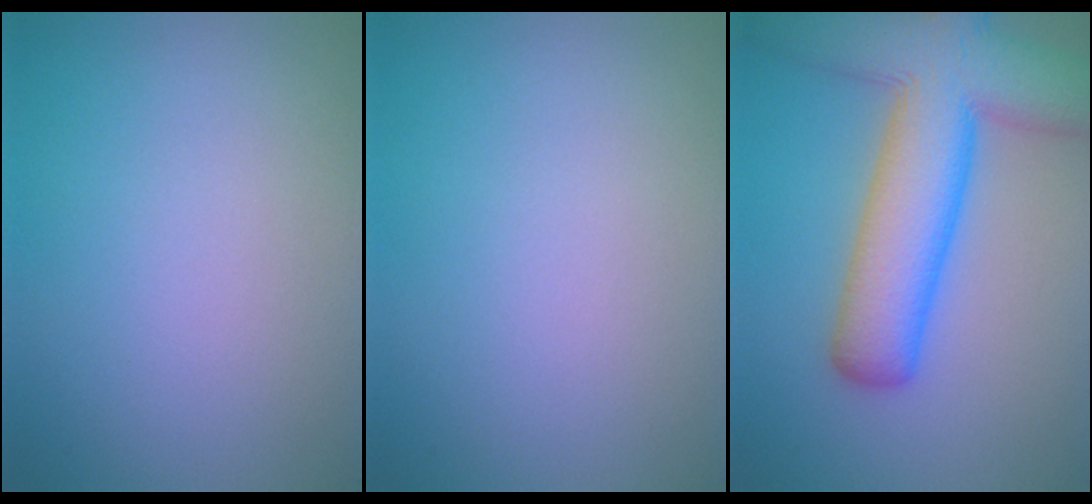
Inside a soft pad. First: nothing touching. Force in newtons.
{"total": 0.0}
{"total": 11.1, "press": 11.1, "slide": 0.7}